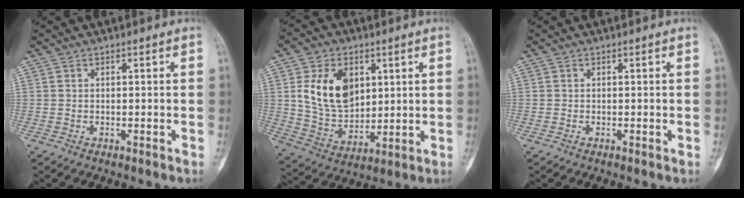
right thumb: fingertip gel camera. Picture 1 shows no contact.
{"total": 14.0, "force": [4.1, 9.6, 9.4], "torque": [-0.136, -0.020, 0.086]}
{"total": 0.0}